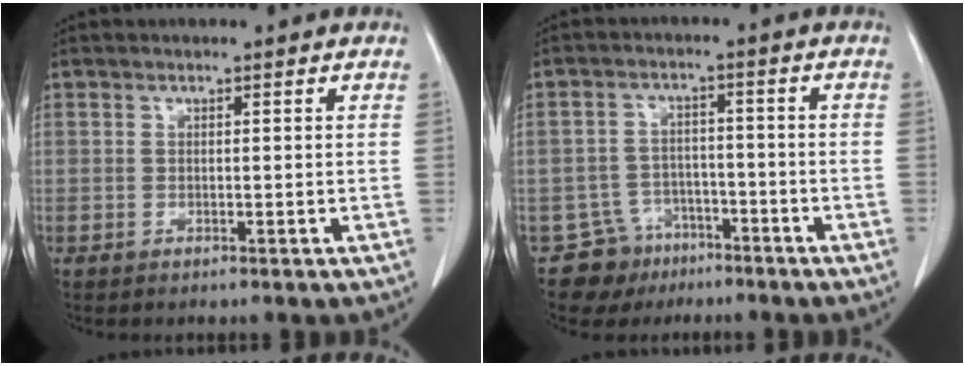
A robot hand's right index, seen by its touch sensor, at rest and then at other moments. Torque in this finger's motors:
{"motor_torque": [-0.17, -0.07, -0.47, -0.14]}